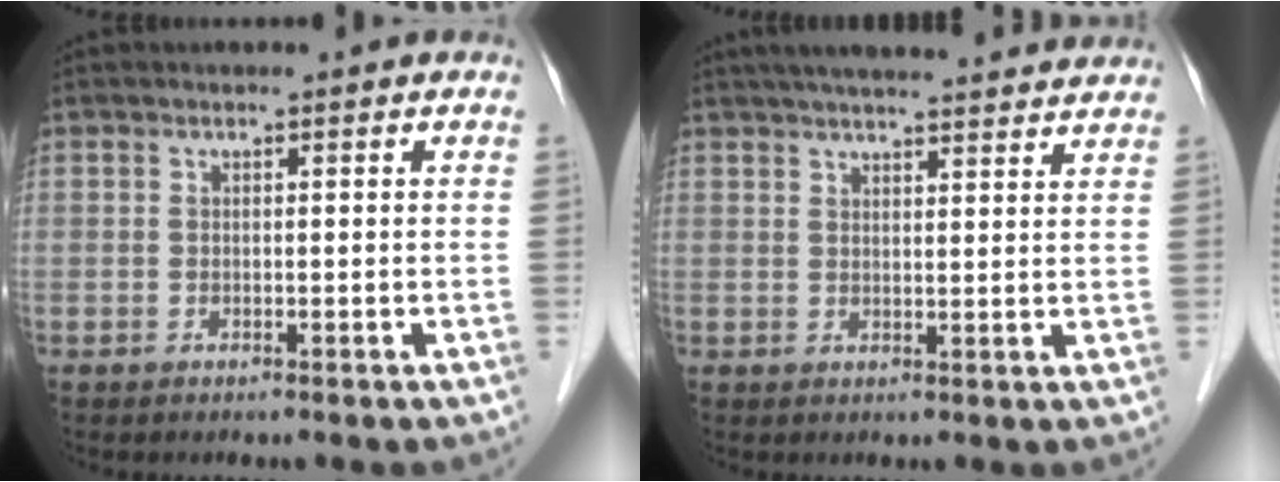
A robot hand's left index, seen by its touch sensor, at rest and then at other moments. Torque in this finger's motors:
{"motor_torque": [0.22, -0.62, 0.44, 0.08]}